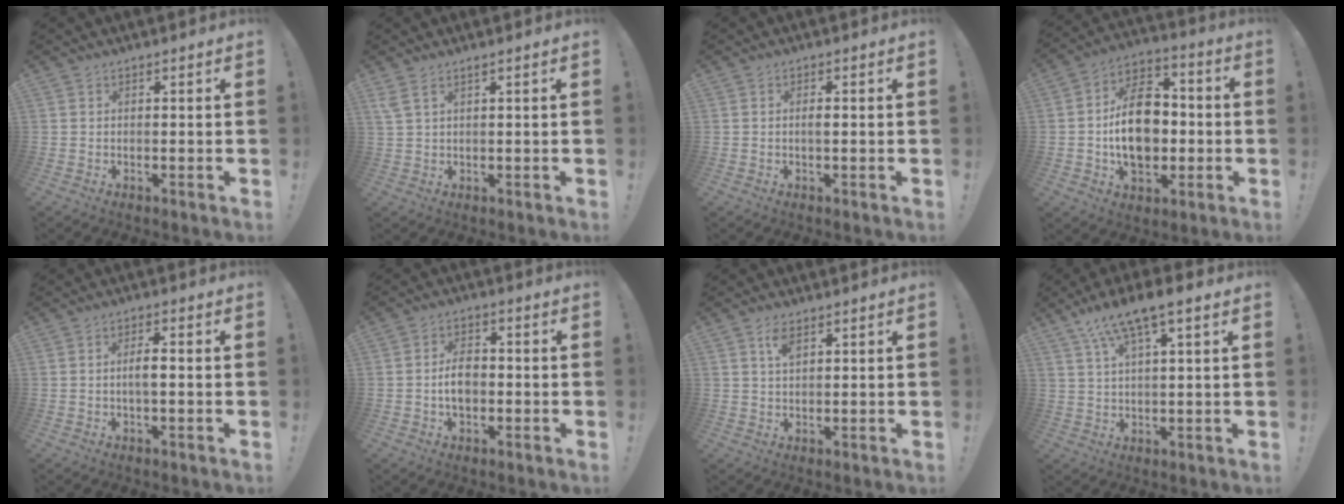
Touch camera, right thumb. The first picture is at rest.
{"total": 3.2, "force": [1.9, 0.8, 2.5], "torque": [-0.057, 0.001, 0.037]}
{"total": 1.5, "force": [-0.3, 0.4, 1.5], "torque": [-0.025, 0.001, -0.007]}
{"total": 18.1, "force": [-1.3, 12.7, 12.9], "torque": [-0.224, 0.012, -0.022]}
{"total": 3.9, "force": [-0.5, 1.2, 3.7], "torque": [-0.065, 0.005, -0.012]}
{"total": 6.3, "force": [-1.0, 4.3, 4.4], "torque": [-0.069, 0.011, -0.020]}
{"total": 4.0, "force": [2.0, 1.8, 2.9], "torque": [-0.048, -0.005, 0.032]}
{"total": 10.0, "force": [6.1, 2.0, 7.7], "torque": [-0.146, -0.023, 0.111]}